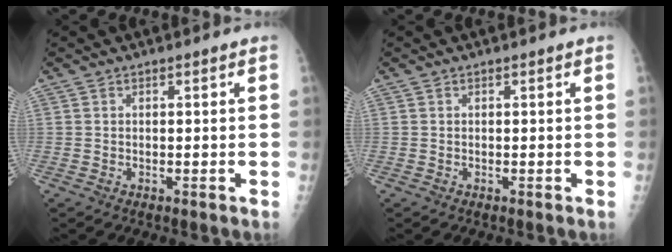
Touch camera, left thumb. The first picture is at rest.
{"total": 0.0}